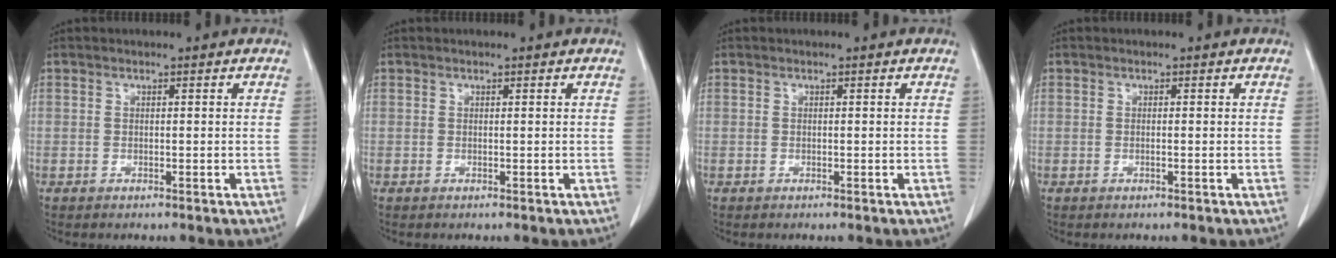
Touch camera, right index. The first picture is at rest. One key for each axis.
{"total": 0.0}
{"total": 0.0}
{"total": 0.0}